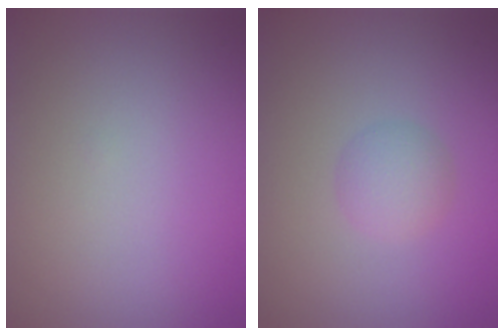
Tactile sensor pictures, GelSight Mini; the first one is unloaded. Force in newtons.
{"total": 2.1, "press": 2.1, "slide": 0.1}